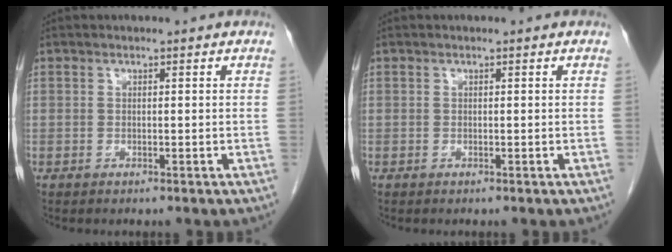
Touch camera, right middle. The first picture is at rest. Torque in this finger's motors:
{"motor_torque": [0.00, 0.00, 0.00, -0.01]}